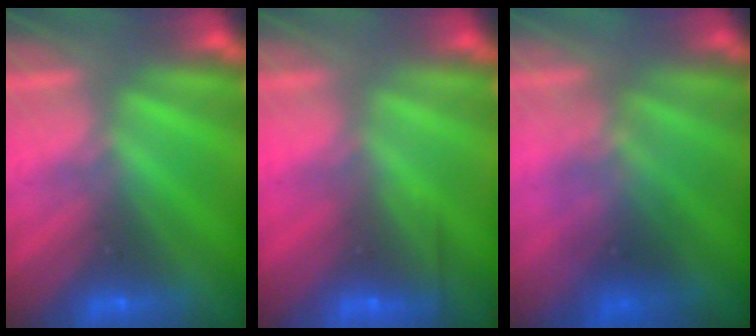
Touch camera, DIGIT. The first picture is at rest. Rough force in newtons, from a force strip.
{"total": 2.4}
{"total": 1.5}